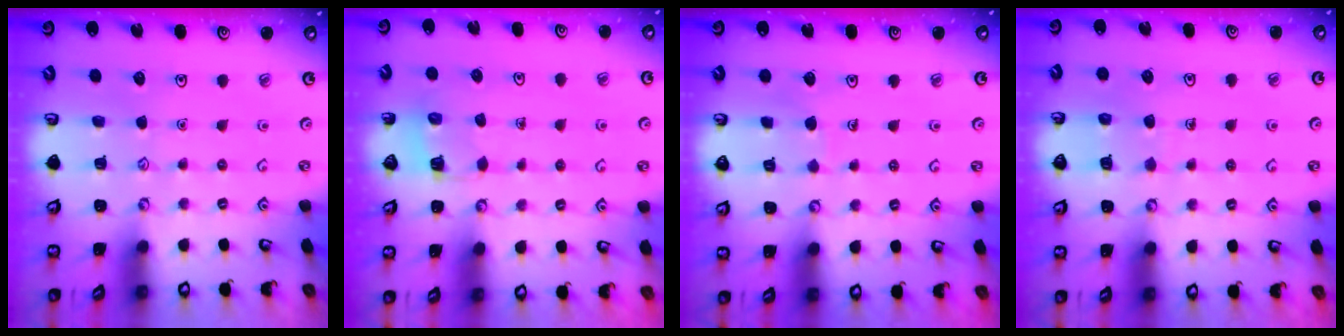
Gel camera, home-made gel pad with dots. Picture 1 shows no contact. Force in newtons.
{"total": 4.1, "press": 4.1, "slide": 0.2}
{"total": 3.8, "press": 3.7, "slide": 0.3}
{"total": 5.6, "press": 5.6, "slide": 0.4}